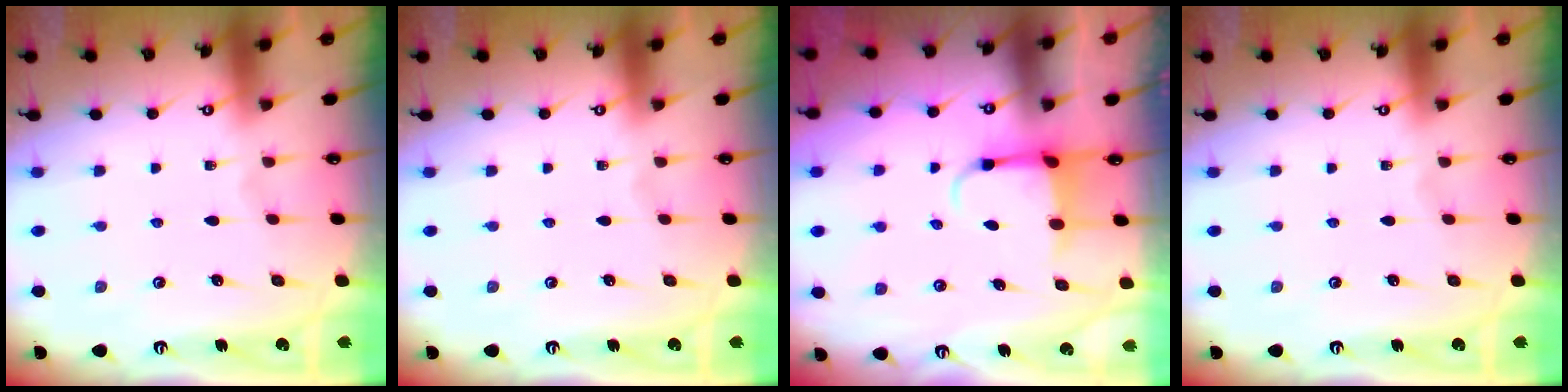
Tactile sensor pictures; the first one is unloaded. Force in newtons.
{"total": 0.0}
{"total": 3.9, "press": 3.8, "slide": 0.9}
{"total": 0.0}